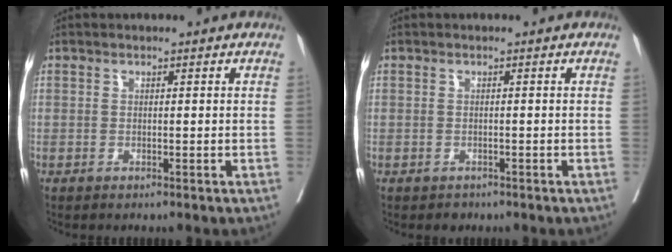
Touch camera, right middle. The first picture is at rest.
{"total": 1.1, "force": [-0.9, 0.7, 0.1], "torque": [-0.003, 0.000, -0.012]}